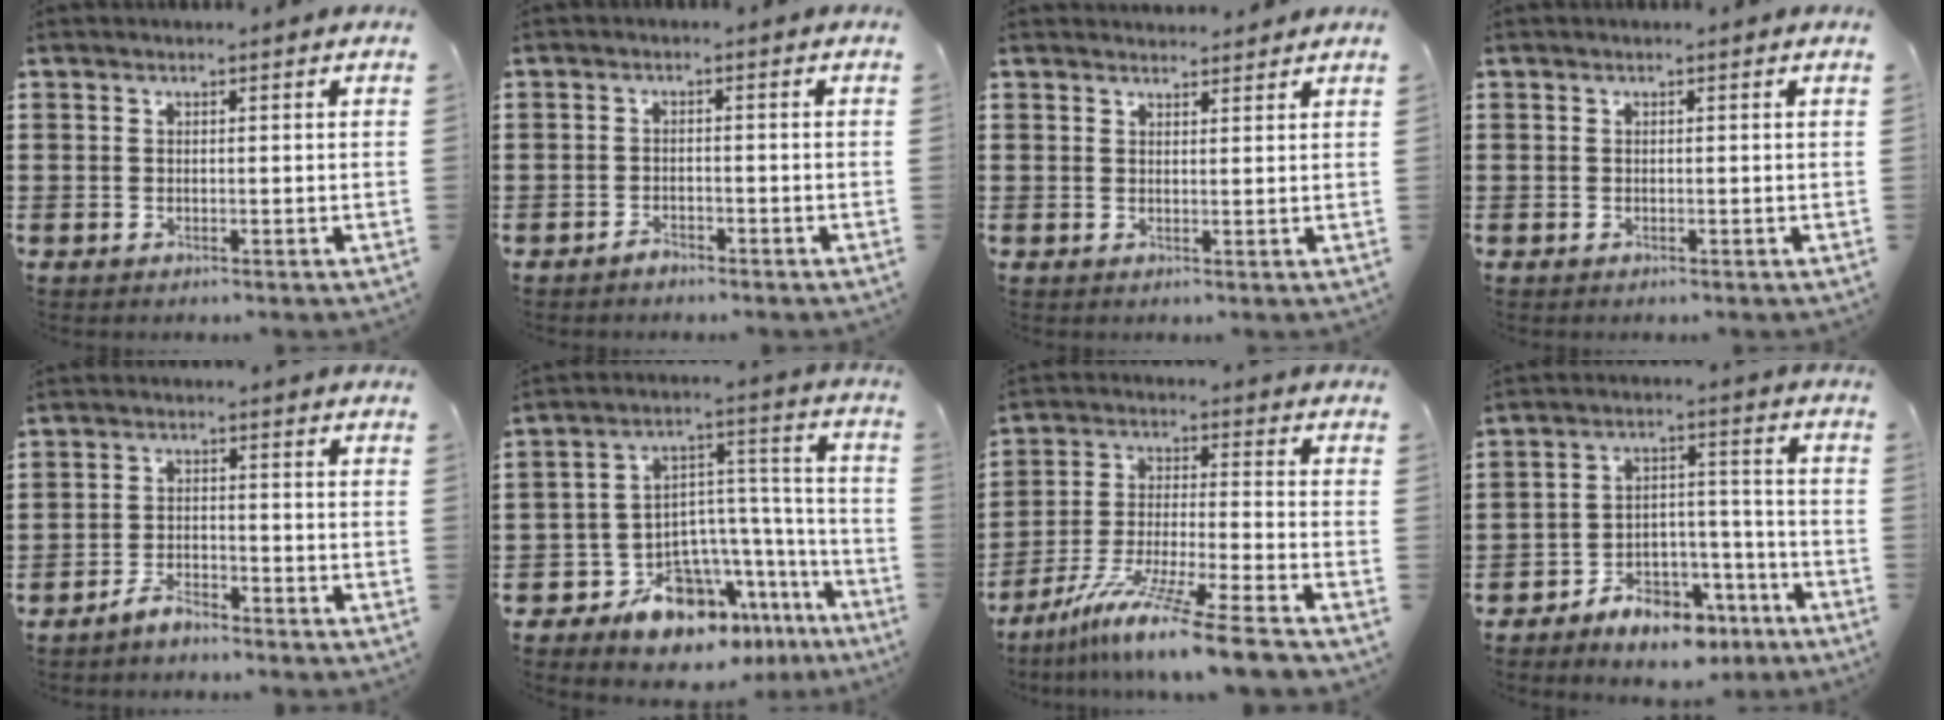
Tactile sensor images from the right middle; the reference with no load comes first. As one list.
[{"total": 1.5, "force": [-1.3, 0.5, 0.4], "torque": [-0.012, -0.001, -0.027]}, {"total": 1.9, "force": [1.9, 0.1, -0.2], "torque": [0.005, -0.003, 0.036]}, {"total": 0.0}, {"total": 3.1, "force": [-2.9, 0.5, 0.8], "torque": [-0.023, 0.005, -0.060]}, {"total": 12.8, "force": [-10.2, 5.7, 5.3], "torque": [-0.092, 0.037, -0.184]}, {"total": 11.1, "force": [-9.3, -1.0, 6.0], "torque": [-0.115, -0.002, -0.186]}, {"total": 6.8, "force": [-5.8, 2.6, 2.3], "torque": [-0.030, 0.027, -0.108]}]